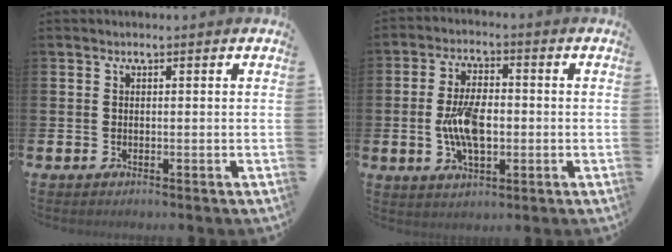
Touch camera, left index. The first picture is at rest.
{"total": 7.3, "force": [-0.8, 3.5, 6.4], "torque": [-0.122, -0.004, -0.022]}